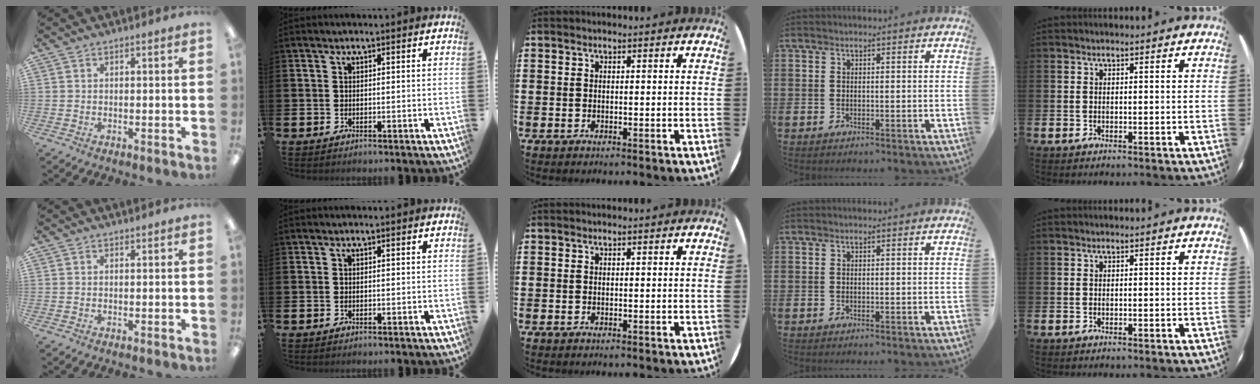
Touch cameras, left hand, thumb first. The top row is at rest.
{}